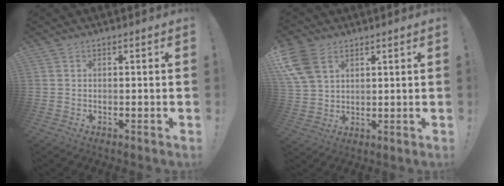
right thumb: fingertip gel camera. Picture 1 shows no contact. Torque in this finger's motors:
{"motor_torque": [-0.13, 0.21, -0.19, 0.00, -0.08]}